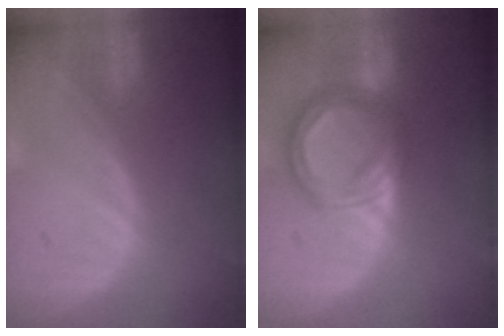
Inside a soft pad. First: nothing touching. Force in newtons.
{"total": 8.6, "press": 8.6, "slide": 0.6}